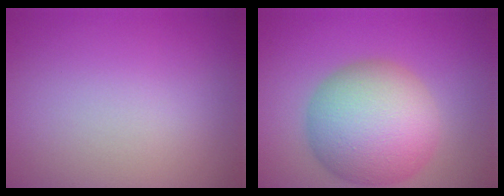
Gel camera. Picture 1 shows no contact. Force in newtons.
{"total": 9.4, "press": 9.3, "slide": 0.4}